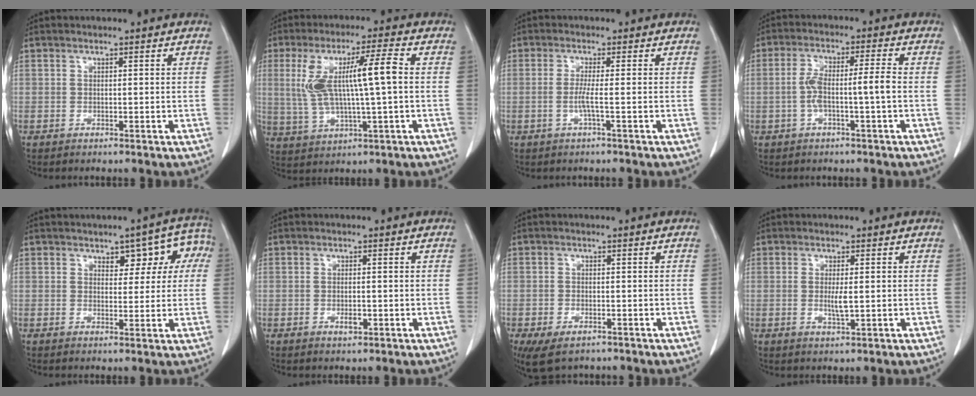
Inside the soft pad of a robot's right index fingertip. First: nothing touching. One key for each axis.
{"total": 11.2, "fx": 1.4, "fy": 1.3, "fz": 11.1, "tx": -0.225, "ty": 0.018, "tz": 0.031}
{"total": 2.3, "fx": -0.6, "fy": -0.5, "fz": 2.2, "tx": -0.048, "ty": -0.002, "tz": -0.013}
{"total": 5.8, "fx": -1.1, "fy": 0.2, "fz": 5.7, "tx": -0.118, "ty": 0.020, "tz": -0.017}
{"total": 6.2, "fx": 2.0, "fy": 3.1, "fz": 4.9, "tx": -0.043, "ty": 0.026, "tz": 0.024}
{"total": 1.7, "fx": -0.5, "fy": 0.6, "fz": 1.4, "tx": -0.027, "ty": -0.001, "tz": -0.005}
{"total": 5.7, "fx": -3.9, "fy": 2.7, "fz": 3.2, "tx": -0.059, "ty": -0.010, "tz": -0.059}
{"total": 2.6, "fx": 0.0, "fy": 0.3, "fz": 2.6, "tx": -0.050, "ty": -0.005, "tz": 0.000}